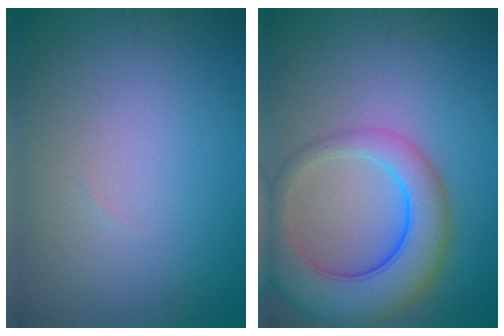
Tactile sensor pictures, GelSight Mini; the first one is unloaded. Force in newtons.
{"total": 7.3, "press": 7.3, "slide": 0.5}